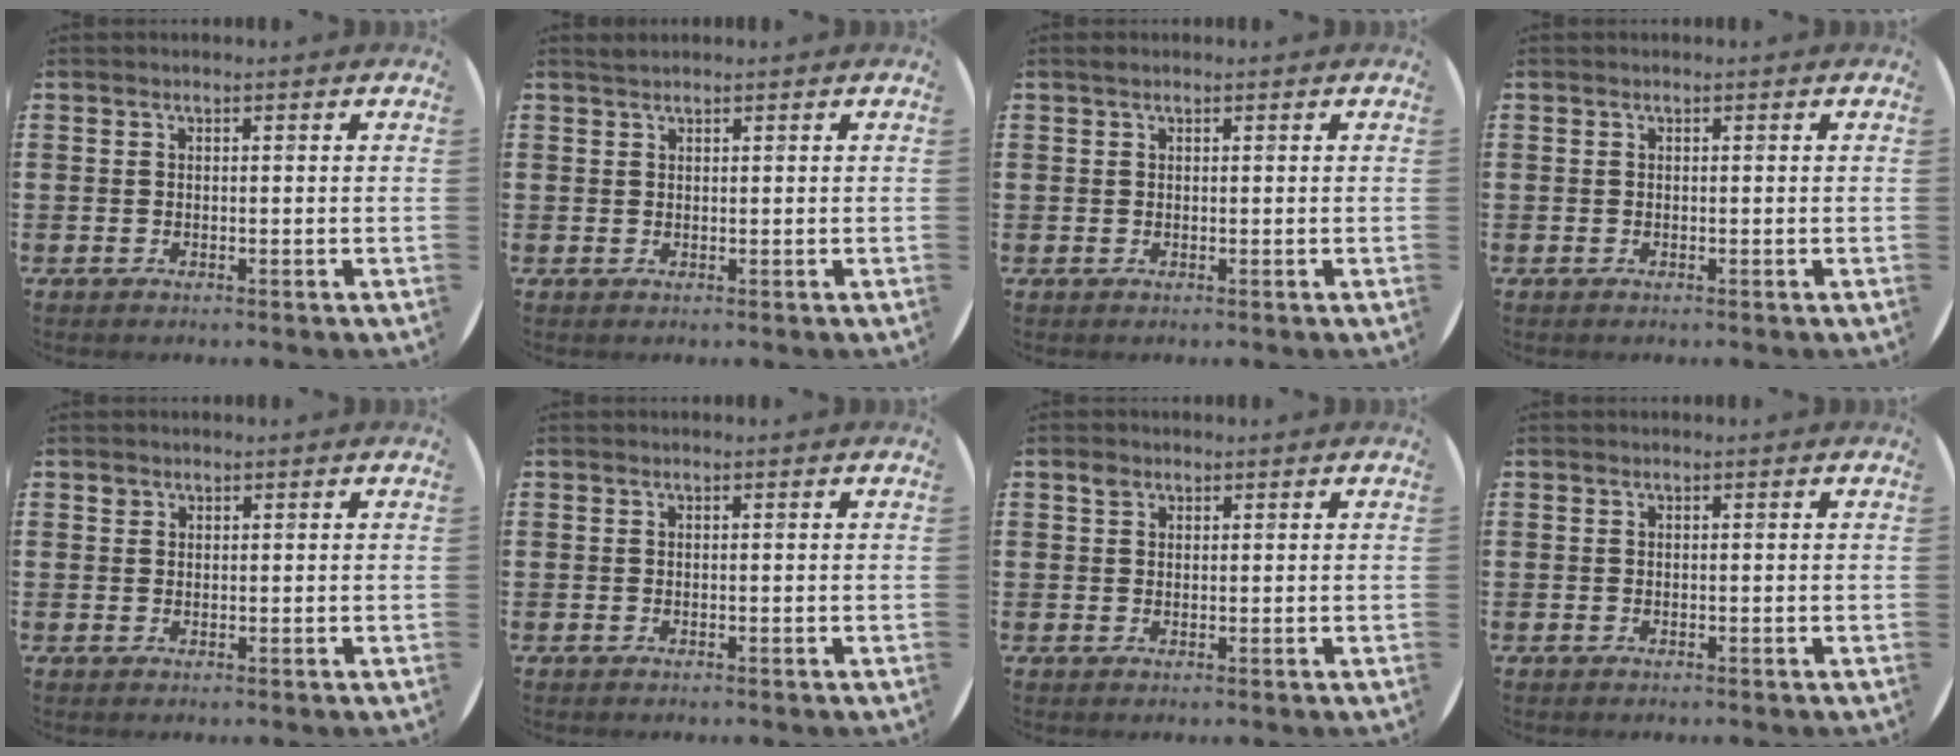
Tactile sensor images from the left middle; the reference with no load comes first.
{"total": 1.0, "force": [0.9, 0.3, 0.0], "torque": [0.007, -0.001, 0.017]}
{"total": 0.8, "force": [0.6, 0.5, 0.0], "torque": [0.006, 0.000, 0.010]}
{"total": 0.0}
{"total": 0.8, "force": [0.6, 0.5, 0.0], "torque": [0.007, 0.000, 0.010]}
{"total": 0.0}
{"total": 1.3, "force": [0.9, 0.8, 0.3], "torque": [0.009, -0.002, 0.014]}
{"total": 0.0}